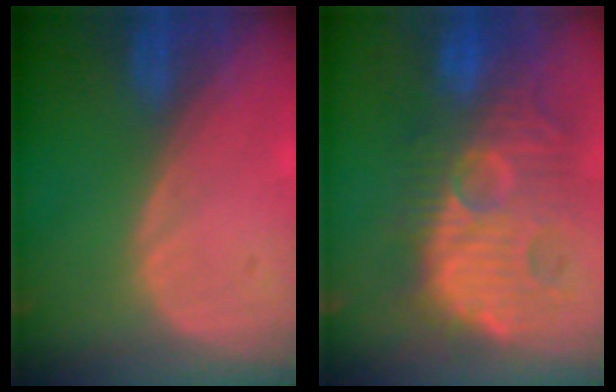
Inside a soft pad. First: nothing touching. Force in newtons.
{"total": 12.6, "press": 12.1, "slide": 3.6}